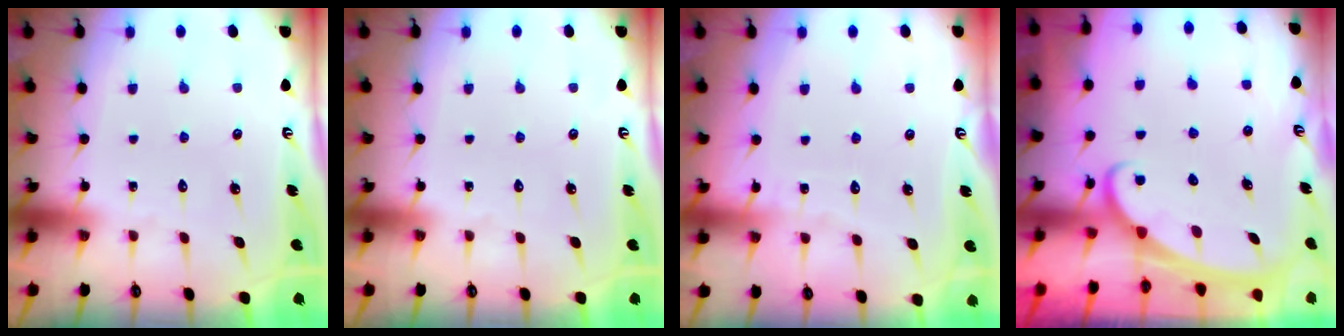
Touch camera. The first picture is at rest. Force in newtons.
{"total": 0.0}
{"total": 2.1, "press": 2.1, "slide": 0.1}
{"total": 2.0, "press": 2.0, "slide": 0.1}